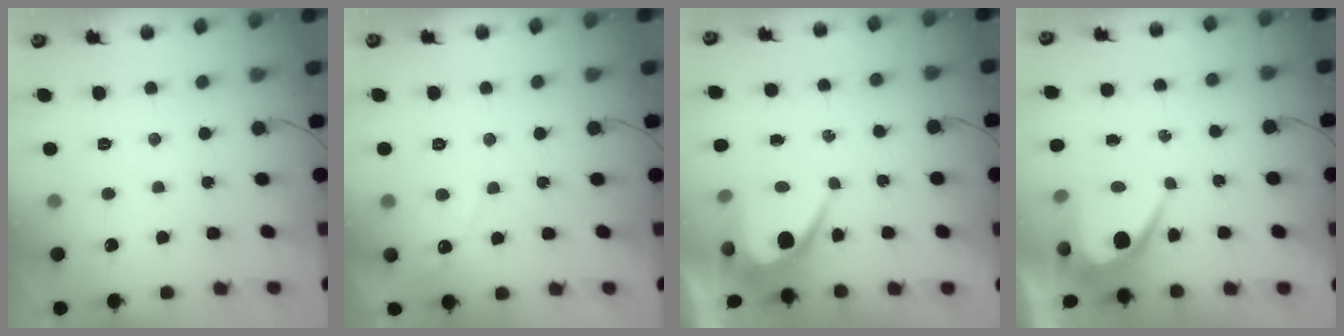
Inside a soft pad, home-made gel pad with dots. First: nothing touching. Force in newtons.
{"total": 2.5, "press": 2.5, "slide": 0.1}
{"total": 7.7, "press": 7.7, "slide": 0.1}
{"total": 7.7, "press": 7.7, "slide": 0.1}